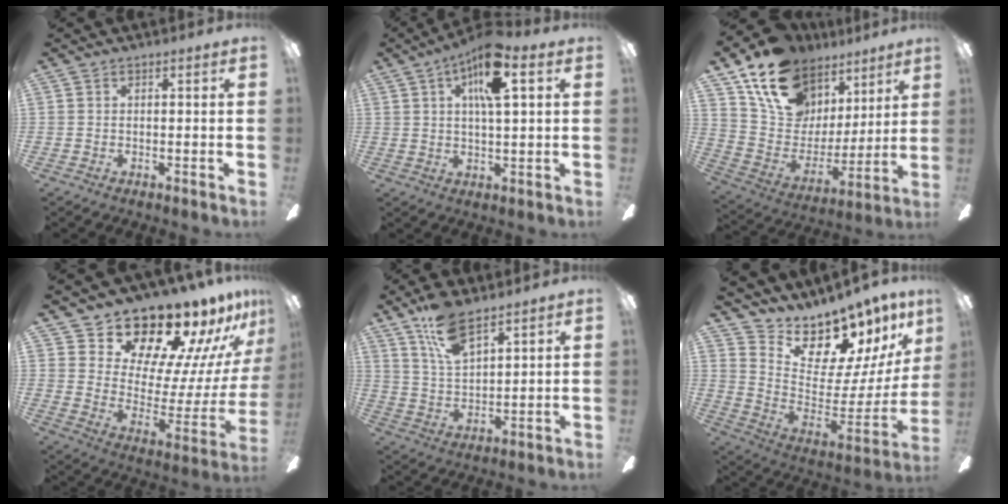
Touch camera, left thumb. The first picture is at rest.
{"total": 11.9, "force": [5.3, 4.0, 9.9], "torque": [-0.162, -0.003, 0.086]}
{"total": 17.6, "force": [11.8, 11.0, 6.9], "torque": [-0.141, -0.069, 0.223]}
{"total": 18.9, "force": [16.7, 6.7, 5.8], "torque": [-0.092, -0.149, 0.293]}
{"total": 11.3, "force": [8.0, 4.4, 6.6], "torque": [-0.123, -0.033, 0.147]}
{"total": 13.2, "force": [12.3, 4.2, 2.7], "torque": [-0.037, -0.132, 0.214]}